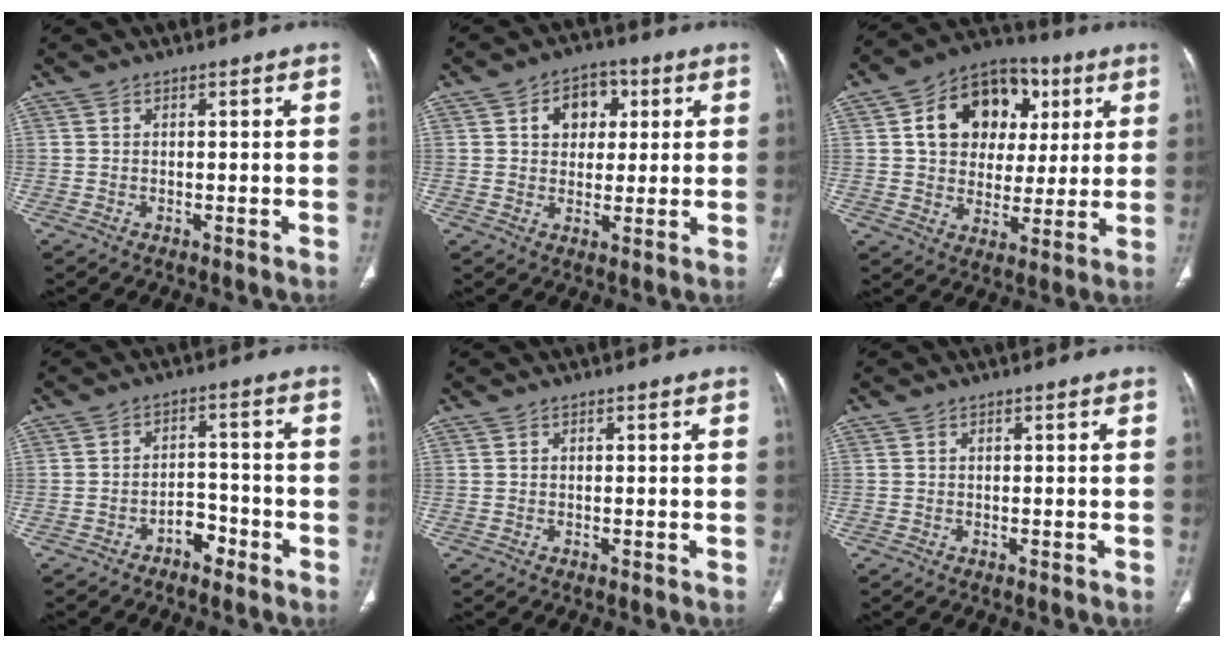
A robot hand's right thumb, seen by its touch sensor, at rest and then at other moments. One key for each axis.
{"total": 7.8, "fx": 2.4, "fy": 6.0, "fz": 4.3, "tx": -0.024, "ty": 0.001, "tz": 0.031}
{"total": 17.5, "fx": 5.2, "fy": 13.4, "fz": 10.0, "tx": -0.117, "ty": 0.010, "tz": 0.082}
{"total": 4.4, "fx": -2.8, "fy": 2.6, "fz": 2.0, "tx": -0.010, "ty": 0.031, "tz": -0.046}
{"total": 0.0}
{"total": 0.0}